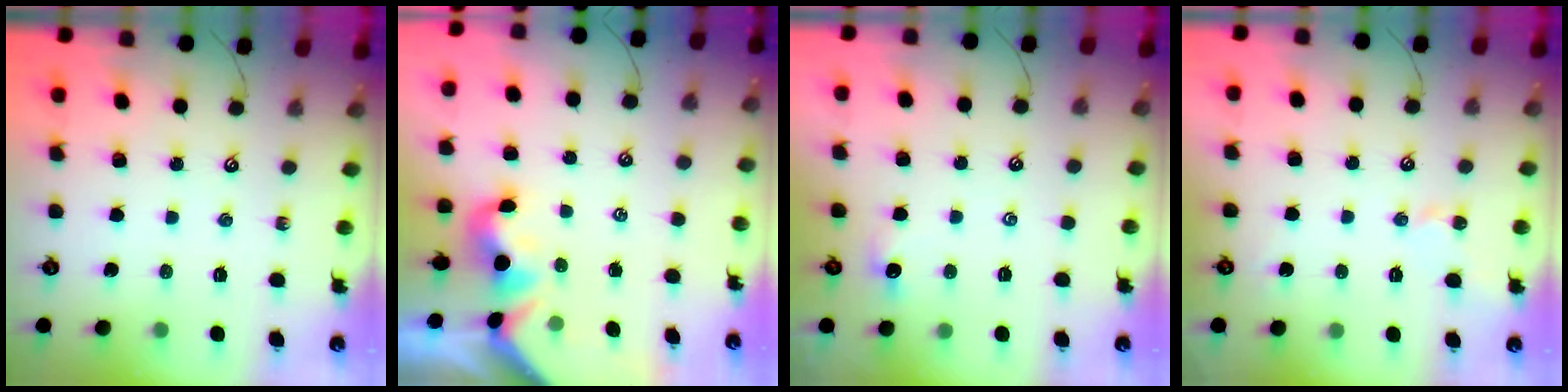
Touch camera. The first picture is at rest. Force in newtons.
{"total": 0.7, "press": 0.2, "slide": 0.7}
{"total": 1.1, "press": 1.0, "slide": 0.4}
{"total": 1.9, "press": 1.9, "slide": 0.2}